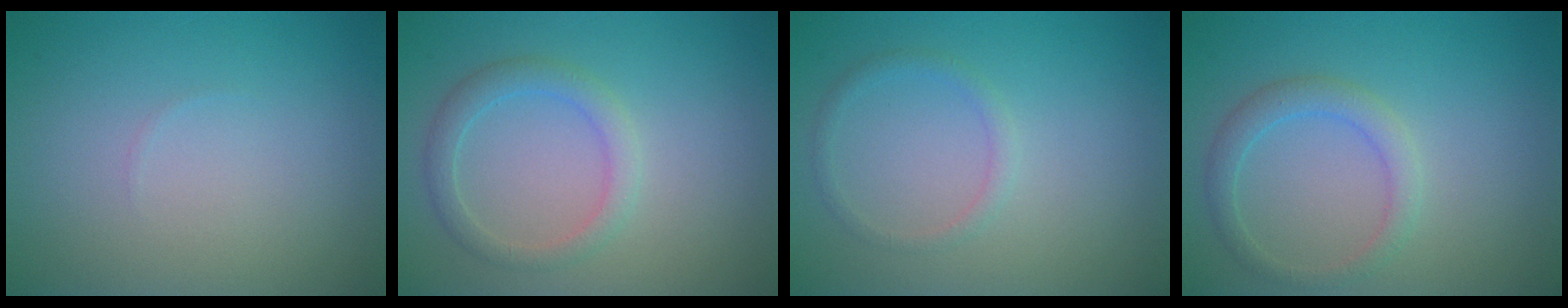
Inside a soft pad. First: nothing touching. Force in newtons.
{"total": 2.4, "press": 2.4, "slide": 0.1}
{"total": 1.2, "press": 1.2, "slide": 0.2}
{"total": 2.2, "press": 2.2, "slide": 0.1}